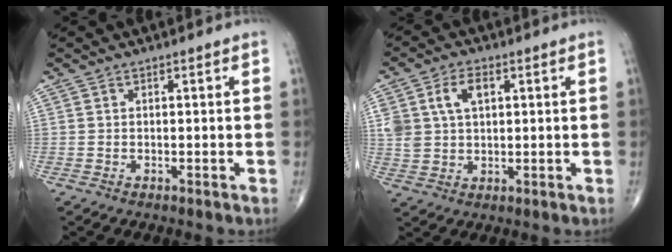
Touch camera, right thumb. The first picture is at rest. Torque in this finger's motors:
{"motor_torque": [1.26, 1.26, 0.79, 0.39, 0.05]}